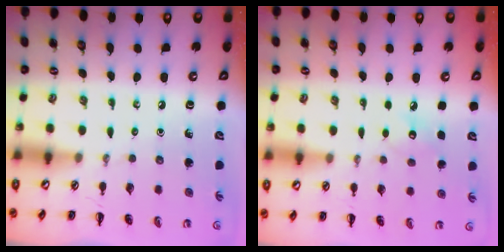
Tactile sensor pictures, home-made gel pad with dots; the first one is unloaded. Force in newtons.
{"total": 7.5, "press": 7.2, "slide": 1.8}